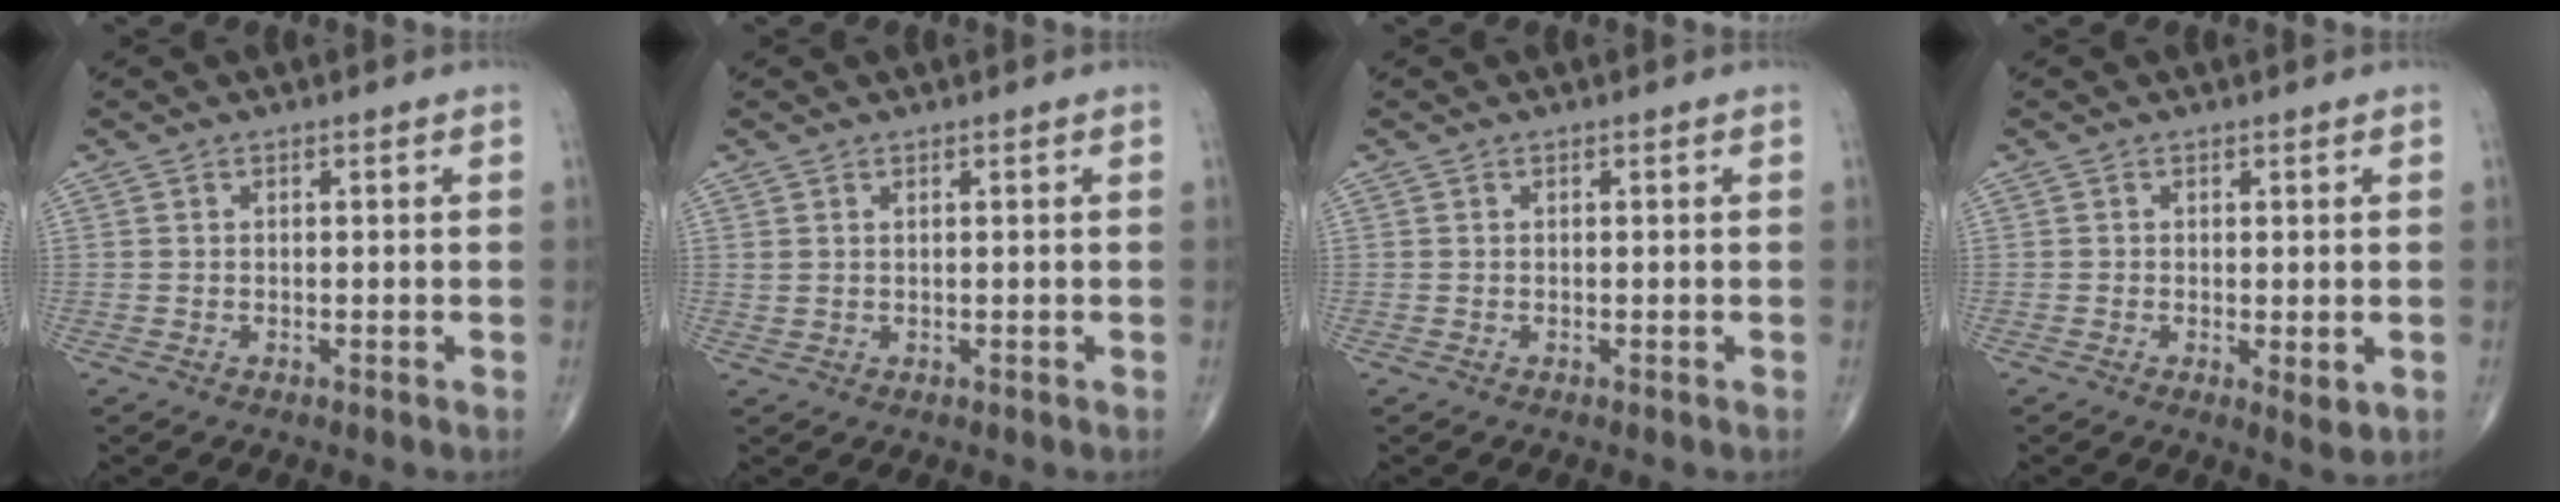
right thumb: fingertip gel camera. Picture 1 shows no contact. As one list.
[{"total": 0.8, "force": [0.4, 0.4, 0.5], "torque": [-0.012, 0.007, 0.013]}, {"total": 0.0}, {"total": 2.7, "force": [-0.5, 1.0, 2.4], "torque": [-0.035, -0.009, -0.009]}]